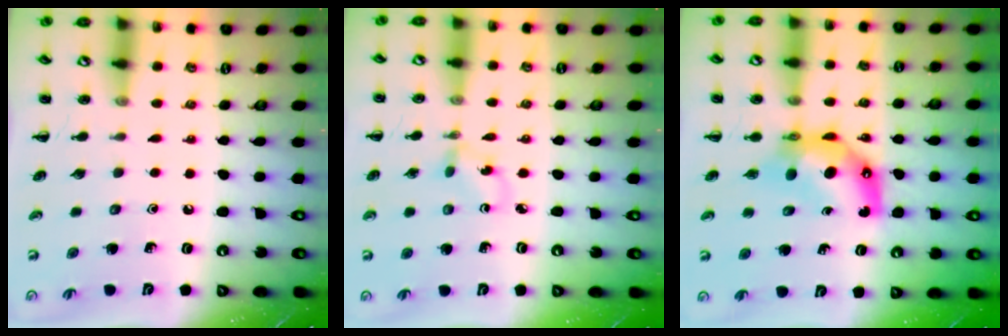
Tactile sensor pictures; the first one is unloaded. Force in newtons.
{"total": 1.3, "press": 1.0, "slide": 0.7}
{"total": 7.7, "press": 7.4, "slide": 2.2}